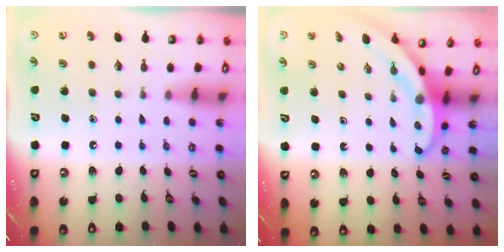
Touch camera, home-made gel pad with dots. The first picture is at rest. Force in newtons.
{"total": 4.3, "press": 4.2, "slide": 0.4}